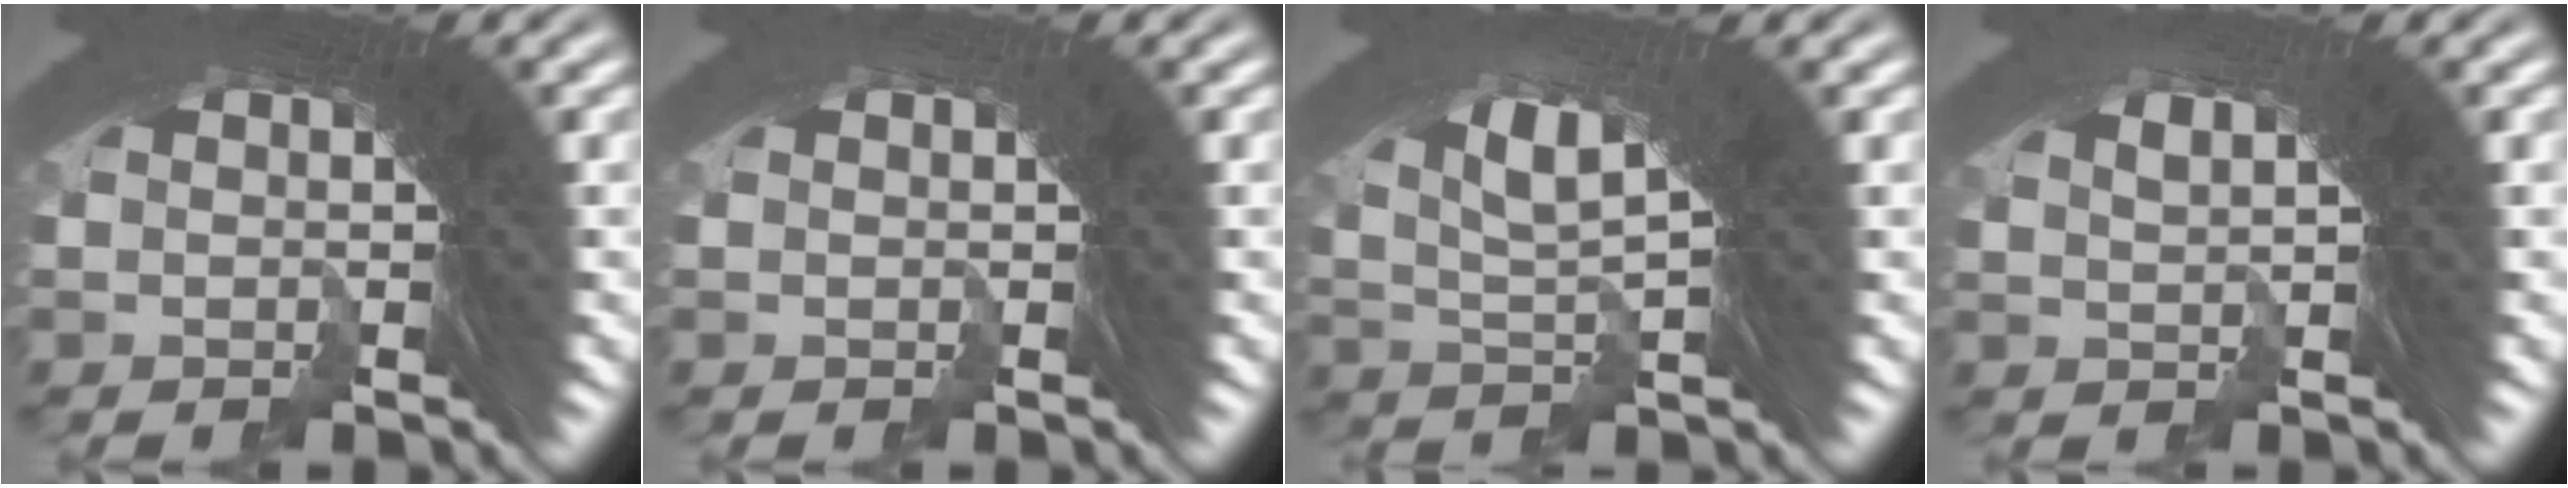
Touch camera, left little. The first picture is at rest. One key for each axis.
{"total": 1.2, "fx": -0.7, "fy": -0.5, "fz": -0.9, "tx": 0.011, "ty": -0.008, "tz": -0.008}
{"total": 8.4, "fx": 0.6, "fy": 5.0, "fz": 6.7, "tx": -0.150, "ty": -0.017, "tz": 0.013}
{"total": 1.6, "fx": -0.1, "fy": 1.1, "fz": 1.2, "tx": -0.044, "ty": -0.008, "tz": 0.000}